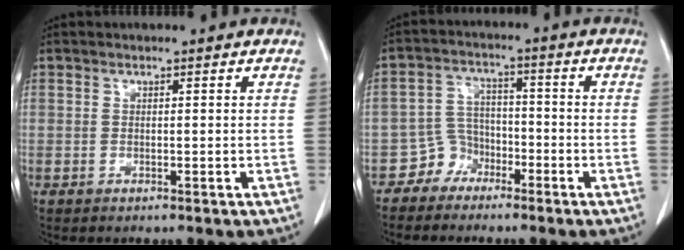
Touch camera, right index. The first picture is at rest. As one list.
[{"total": 4.8, "force": [-3.2, 3.5, 0.1], "torque": [0.004, 0.014, -0.060]}]